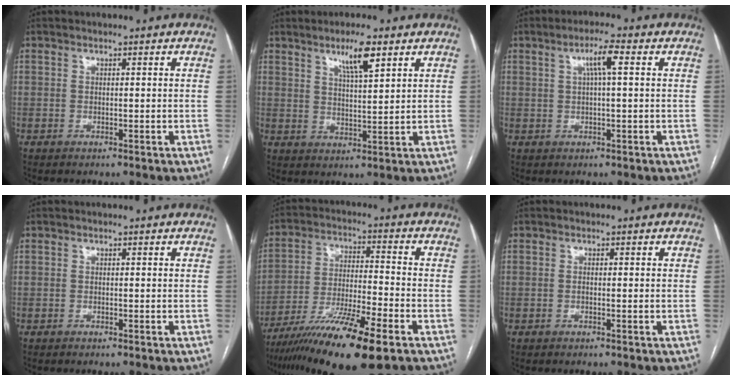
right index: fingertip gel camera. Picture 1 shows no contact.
{"total": 6.0, "force": [3.7, 0.7, 4.6], "torque": [-0.082, -0.002, 0.064]}
{"total": 4.0, "force": [1.1, 0.1, 3.9], "torque": [-0.070, 0.009, 0.020]}
{"total": 0.0}
{"total": 15.9, "force": [-10.2, 1.2, 12.1], "torque": [-0.219, -0.037, -0.178]}
{"total": 0.7, "force": [-0.1, 0.1, 0.7], "torque": [-0.014, -0.001, -0.001]}